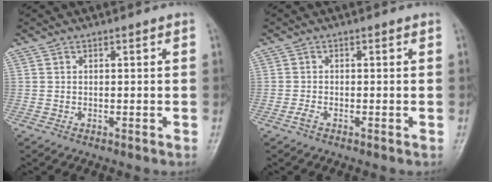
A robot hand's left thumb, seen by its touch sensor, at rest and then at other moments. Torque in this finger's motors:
{"motor_torque": [-0.04, 0.04, 0.17, 0.15, 0.00]}